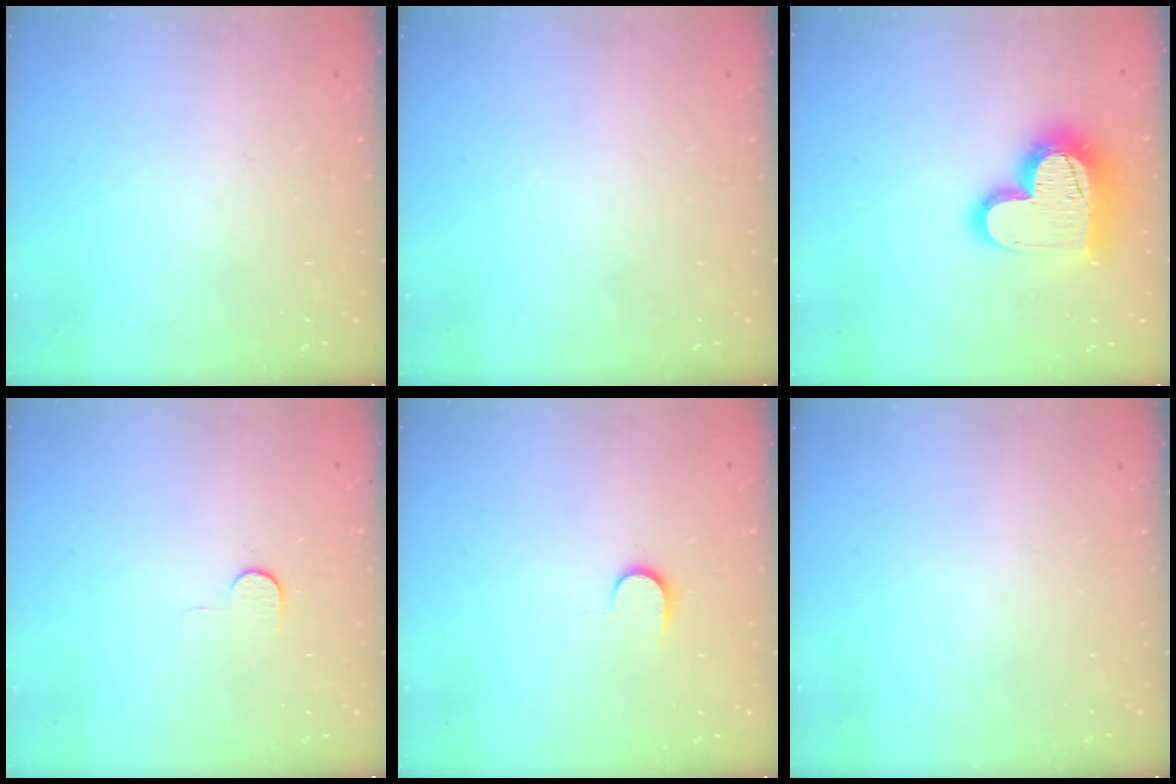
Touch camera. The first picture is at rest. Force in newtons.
{"total": 0.0}
{"total": 17.4, "press": 17.3, "slide": 1.5}
{"total": 5.0, "press": 4.9, "slide": 0.4}
{"total": 6.4, "press": 6.4, "slide": 0.6}
{"total": 0.0}